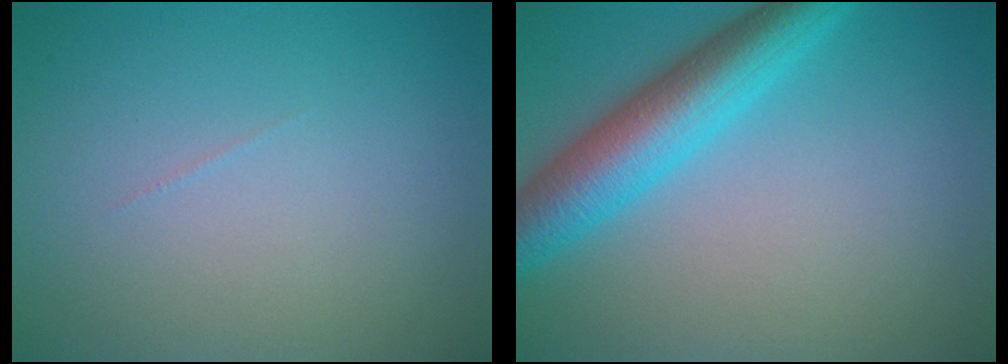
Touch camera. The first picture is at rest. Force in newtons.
{"total": 6.6, "press": 6.6, "slide": 0.1}